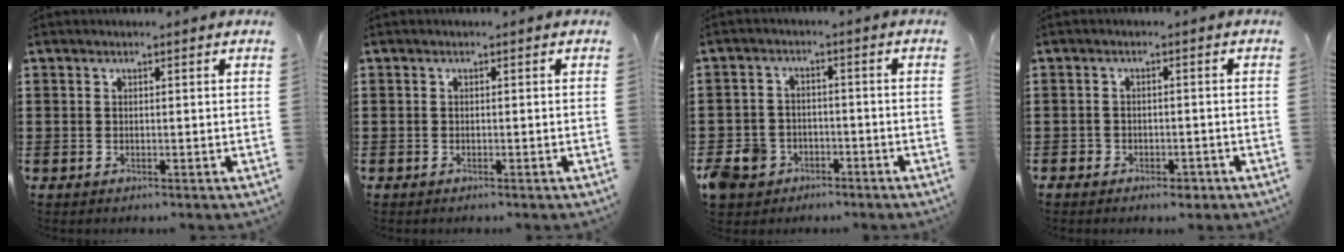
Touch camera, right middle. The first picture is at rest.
{"total": 0.0}
{"total": 5.0, "force": [-3.5, 3.4, 1.2], "torque": [-0.045, 0.006, -0.074]}
{"total": 1.6, "force": [-1.3, 0.9, 0.1], "torque": [-0.008, 0.001, -0.030]}